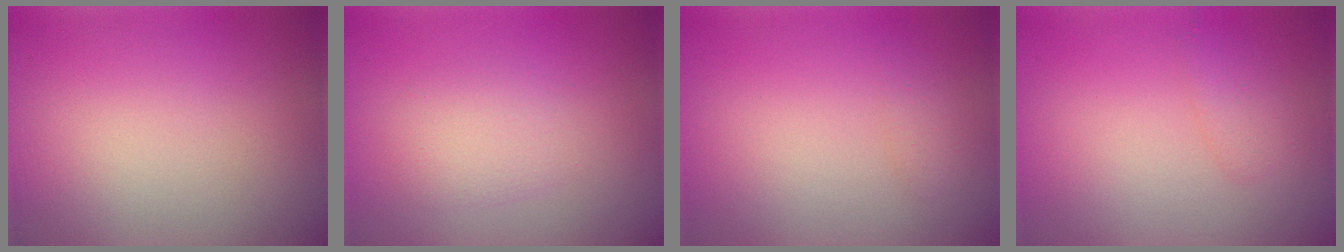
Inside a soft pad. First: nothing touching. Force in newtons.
{"total": 2.0, "press": 2.0, "slide": 0.0}
{"total": 0.7, "press": 0.7, "slide": 0.0}
{"total": 1.2, "press": 1.2, "slide": 0.1}